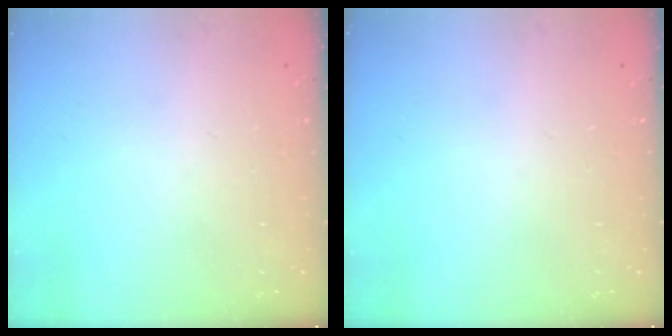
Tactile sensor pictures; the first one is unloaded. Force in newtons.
{"total": 0.0}